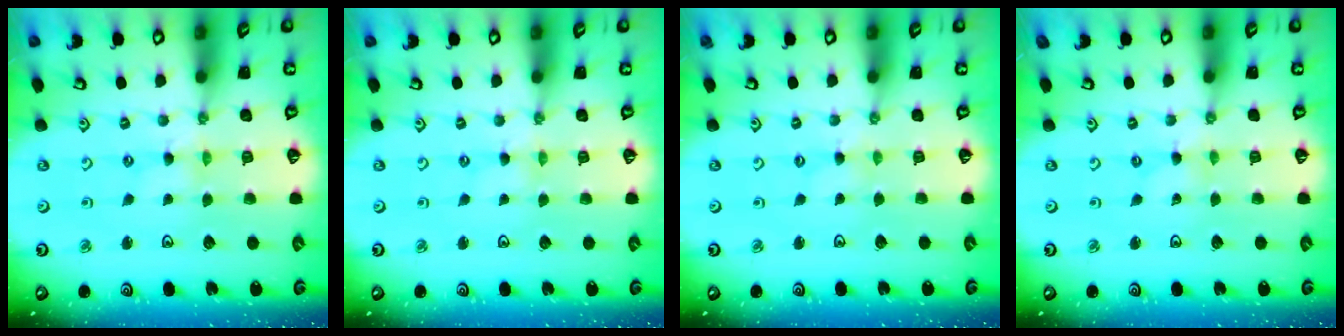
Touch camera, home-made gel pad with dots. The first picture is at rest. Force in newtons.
{"total": 0.0}
{"total": 0.8, "press": 0.7, "slide": 0.3}
{"total": 0.0}